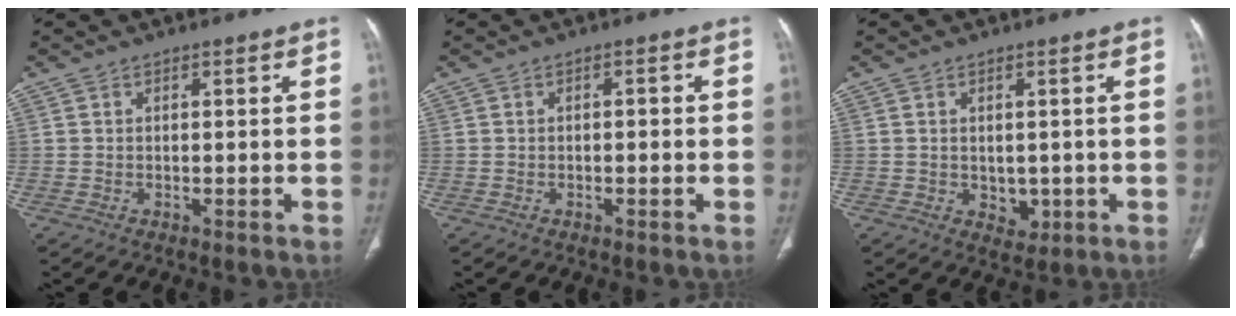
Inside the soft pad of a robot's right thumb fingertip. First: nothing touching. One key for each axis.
{"total": 1.3, "fx": -0.1, "fy": 0.7, "fz": 1.1, "tx": -0.013, "ty": 0.004, "tz": -0.005}
{"total": 3.2, "fx": -0.2, "fy": 2.6, "fz": 1.9, "tx": -0.014, "ty": -0.004, "tz": 0.008}